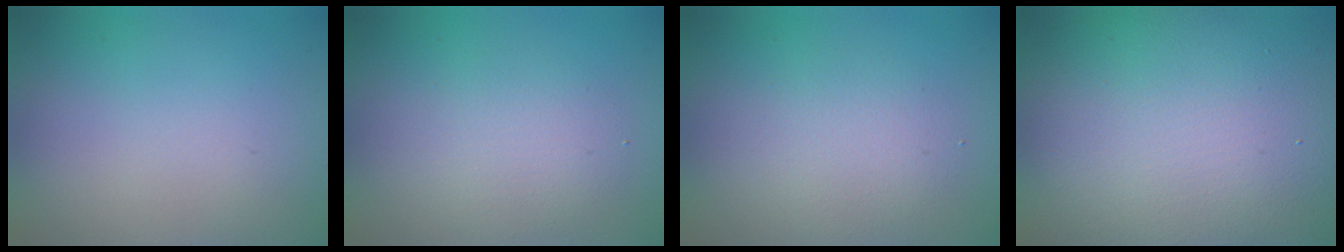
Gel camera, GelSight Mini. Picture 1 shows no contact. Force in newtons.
{"total": 2.7, "press": 2.7, "slide": 0.1}
{"total": 2.7, "press": 2.7, "slide": 0.2}
{"total": 17.5, "press": 17.4, "slide": 0.7}